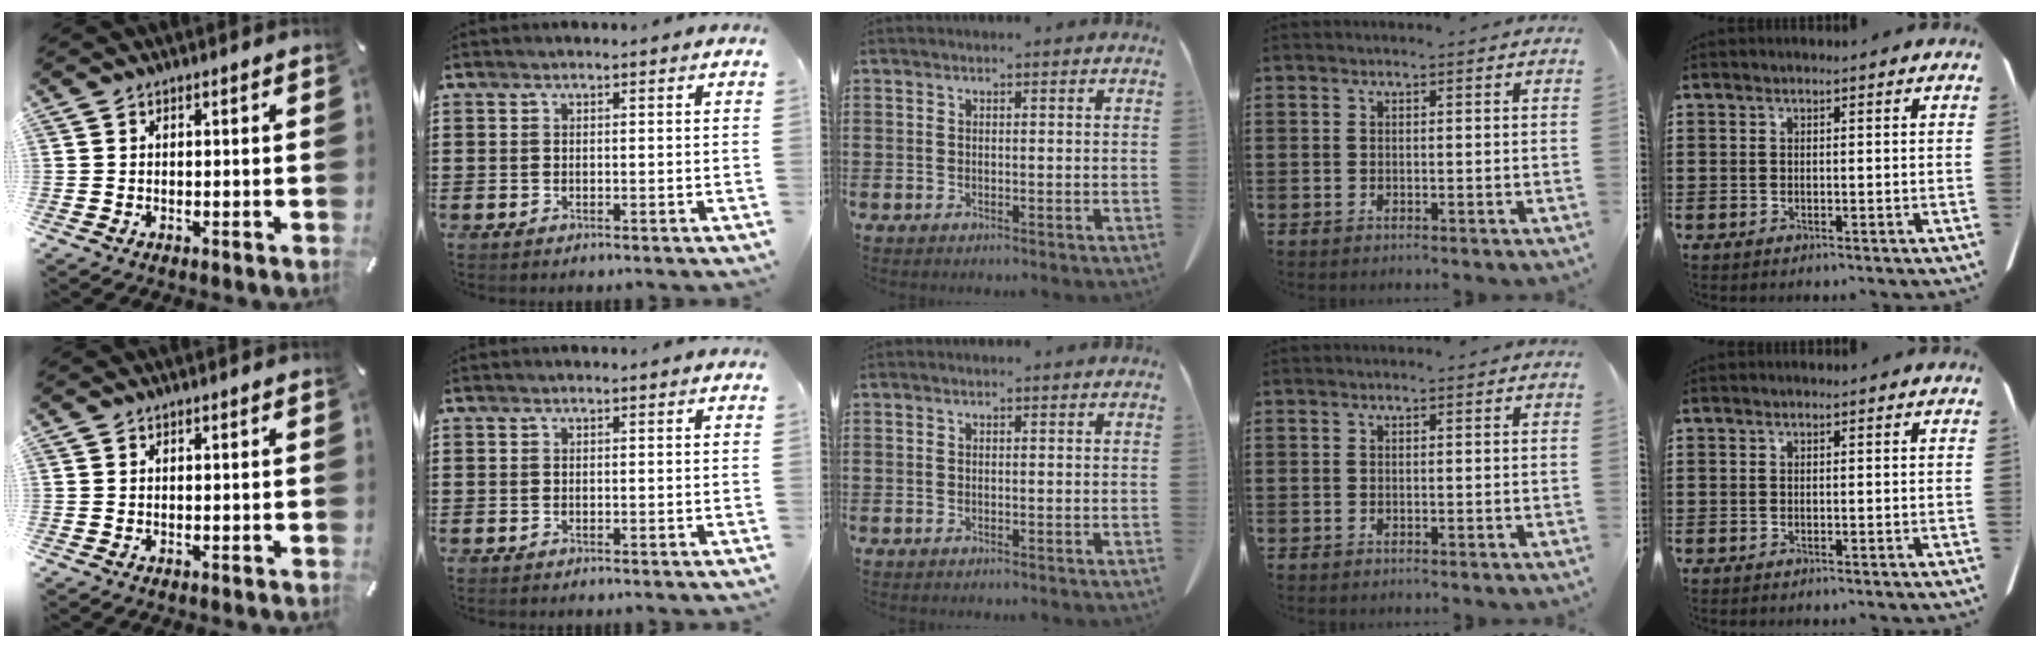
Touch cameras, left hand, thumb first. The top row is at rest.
{}